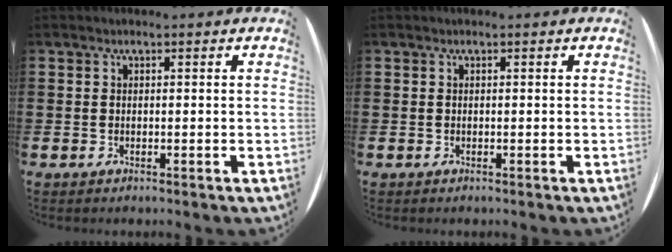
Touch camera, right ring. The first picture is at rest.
{"total": 0.0}